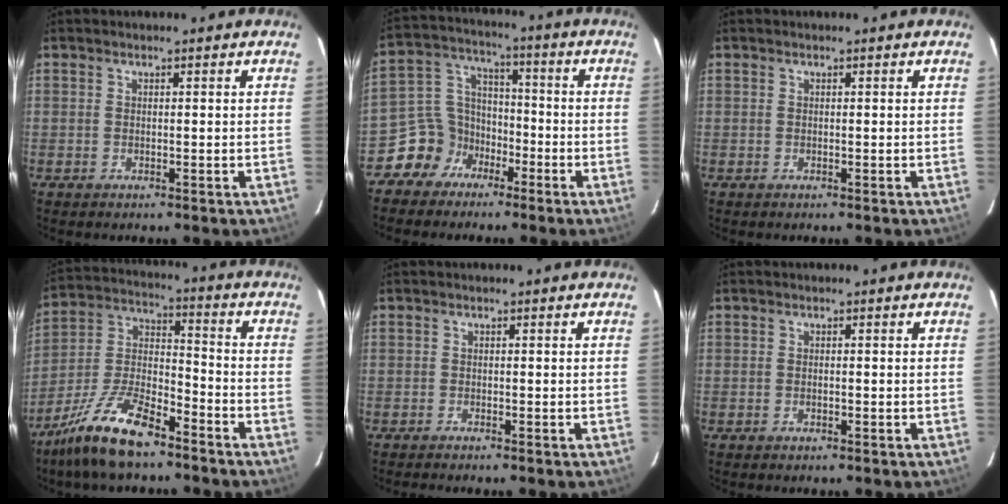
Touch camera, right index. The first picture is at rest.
{"total": 9.1, "force": [-5.9, 6.8, 1.3], "torque": [-0.039, 0.042, -0.114]}
{"total": 0.0}
{"total": 15.0, "force": [-10.6, 5.0, 9.4], "torque": [-0.202, 0.006, -0.201]}
{"total": 0.8, "force": [-0.8, 0.0, 0.3], "torque": [-0.010, -0.002, -0.014]}
{"total": 0.5, "force": [-0.2, 0.4, 0.3], "torque": [-0.007, 0.001, -0.002]}